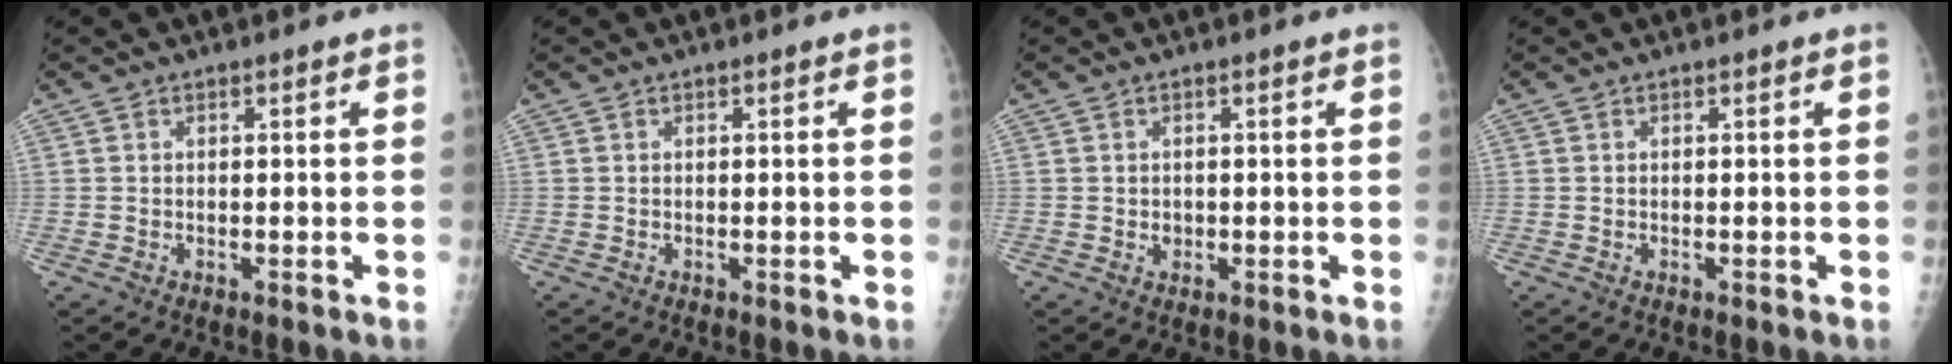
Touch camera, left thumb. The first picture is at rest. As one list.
[{"total": 0.0}, {"total": 1.2, "force": [-0.1, 1.1, 0.5], "torque": [-0.003, 0.002, 0.002]}, {"total": 0.0}]